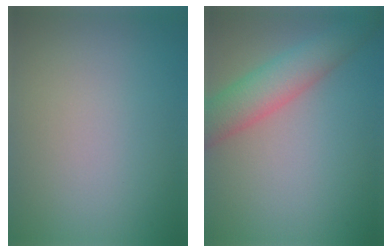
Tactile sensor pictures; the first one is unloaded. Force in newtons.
{"total": 4.9, "press": 4.9, "slide": 0.2}